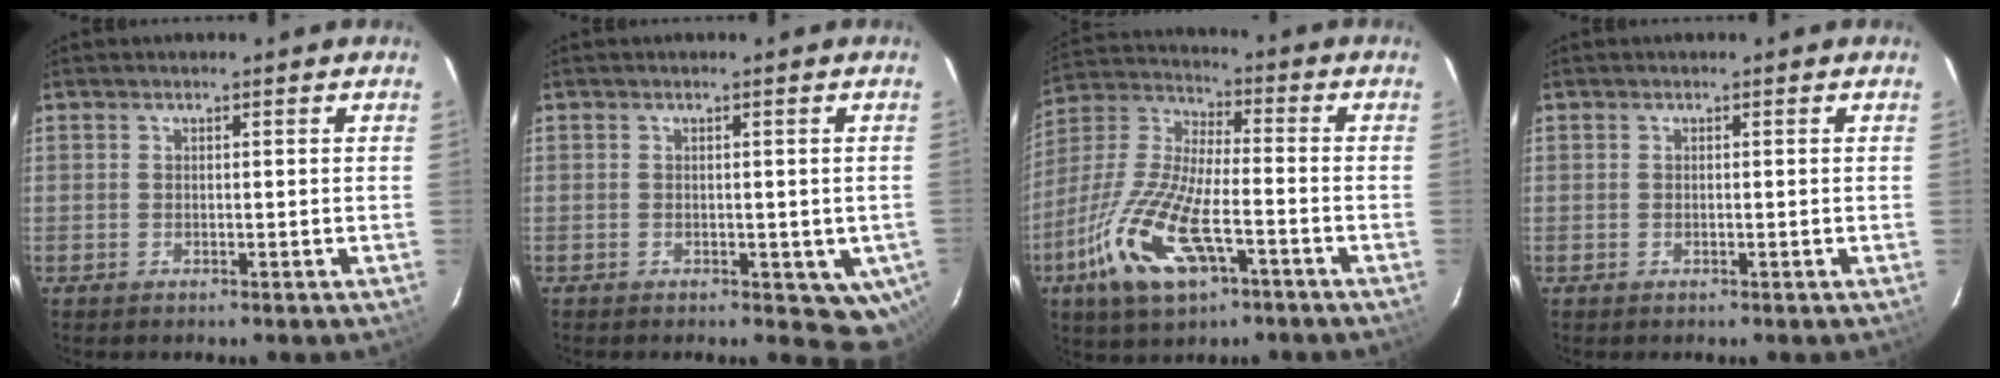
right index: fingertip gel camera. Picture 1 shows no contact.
{"total": 5.4, "force": [-1.5, 3.8, 3.5], "torque": [-0.026, 0.004, -0.013]}
{"total": 17.3, "force": [-8.1, 6.3, 13.9], "torque": [-0.312, -0.023, -0.156]}
{"total": 0.0}